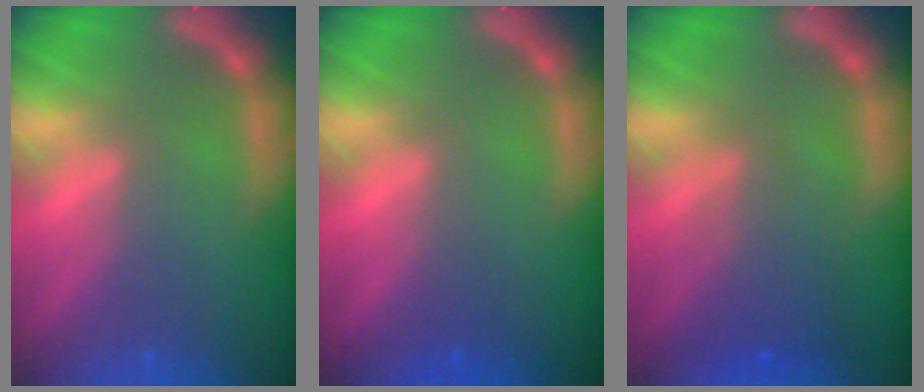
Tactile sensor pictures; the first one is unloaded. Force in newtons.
{"total": 0.9}
{"total": 3.4}